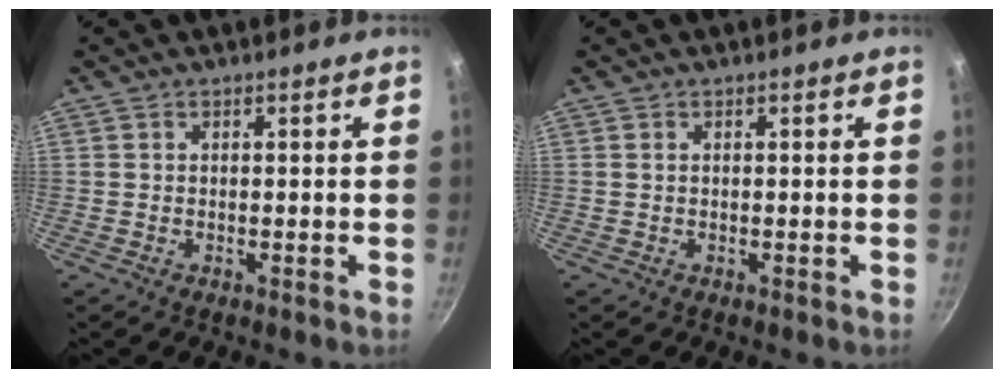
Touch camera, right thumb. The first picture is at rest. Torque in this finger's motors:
{"motor_torque": [-0.70, 0.42, -0.23, 0.14, 0.04]}